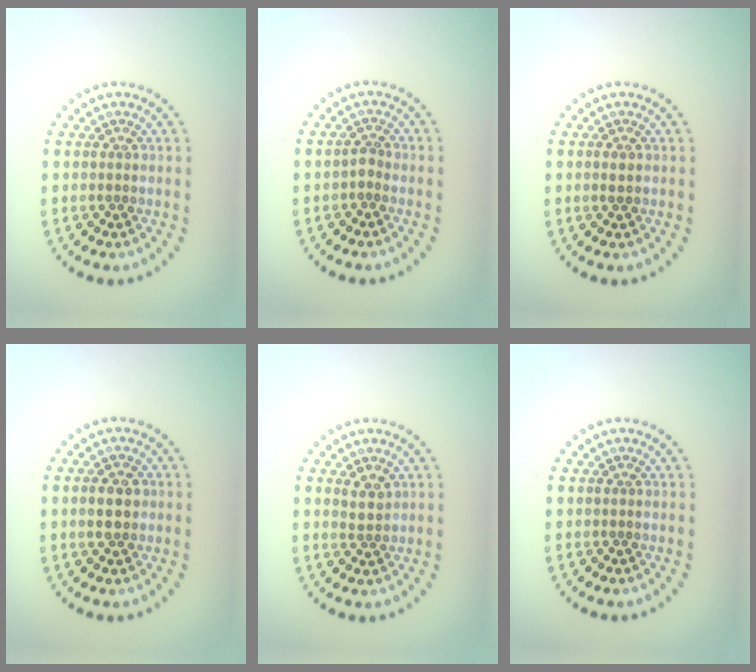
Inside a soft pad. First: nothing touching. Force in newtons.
{"total": 1.0, "press": 0.7, "slide": 0.7}
{"total": 1.0, "press": 1.0, "slide": 0.1}
{"total": 2.2, "press": 2.2, "slide": 0.1}
{"total": 1.6, "press": 1.4, "slide": 0.7}
{"total": 0.0}